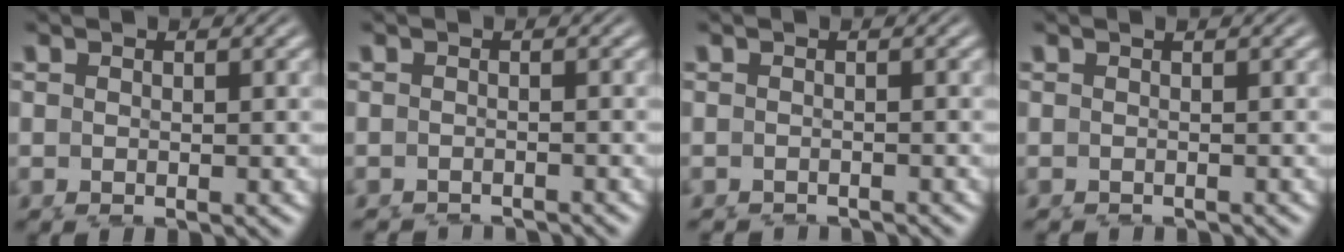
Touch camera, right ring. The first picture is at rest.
{"total": 2.9, "force": [-2.9, -0.3, -0.3], "torque": [0.006, -0.018, -0.039]}
{"total": 2.4, "force": [-2.4, -0.3, -0.4], "torque": [0.006, -0.018, -0.030]}
{"total": 1.4, "force": [-1.3, -0.3, -0.3], "torque": [0.004, -0.014, -0.013]}